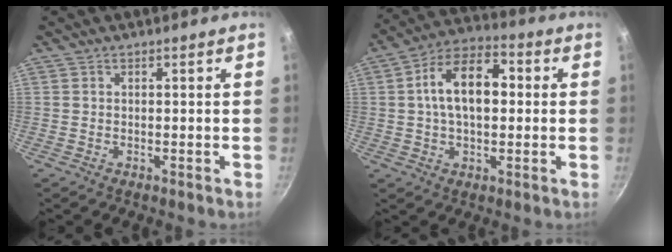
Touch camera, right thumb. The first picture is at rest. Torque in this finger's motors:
{"motor_torque": [0.78, 3.15, 1.48, -0.43, 0.15]}